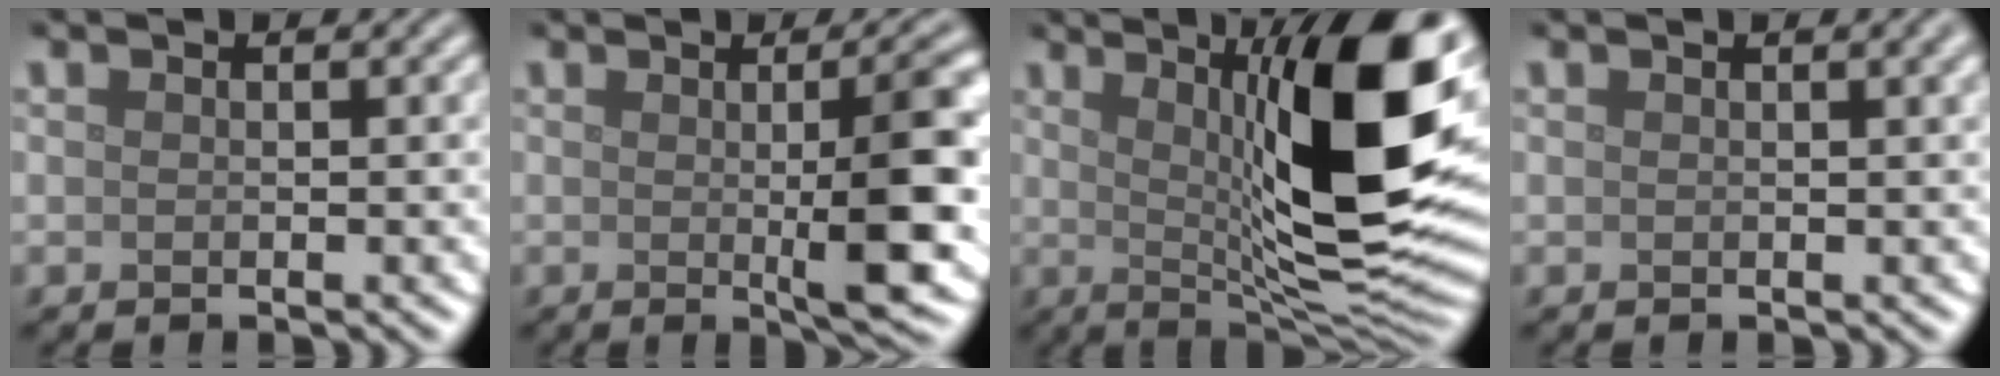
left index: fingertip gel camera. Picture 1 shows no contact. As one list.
[{"total": 8.0, "force": [-0.2, 1.6, 7.8], "torque": [-0.097, -0.003, 0.001]}, {"total": 14.1, "force": [2.9, 3.1, 13.4], "torque": [-0.178, -0.008, 0.054]}, {"total": 1.8, "force": [0.8, 0.6, 1.5], "torque": [-0.012, 0.004, 0.009]}]